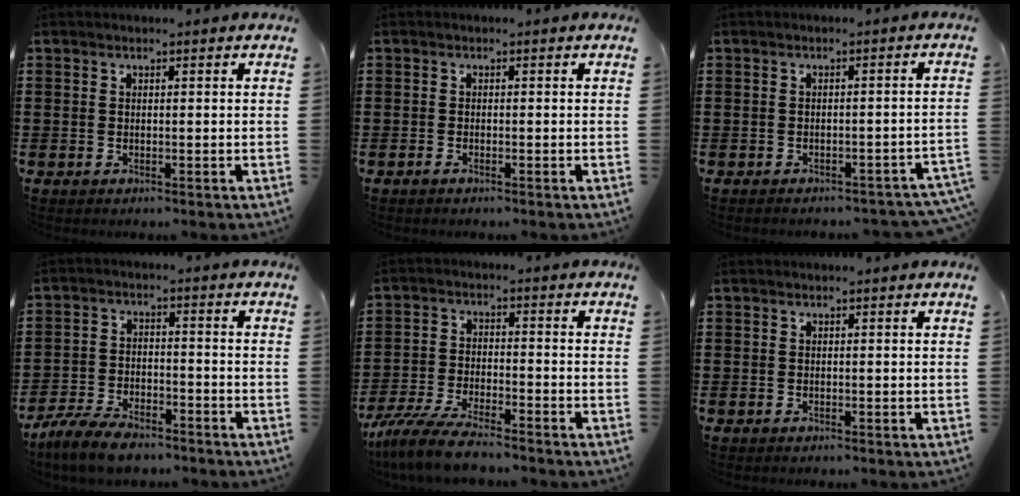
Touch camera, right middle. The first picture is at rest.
{"total": 0.6, "force": [-0.4, 0.0, 0.4], "torque": [-0.008, -0.003, -0.007]}
{"total": 1.3, "force": [-1.2, -0.4, 0.2], "torque": [-0.001, 0.003, -0.026]}
{"total": 6.1, "force": [-5.3, 1.3, 2.7], "torque": [-0.055, 0.005, -0.101]}
{"total": 6.0, "force": [-5.3, 0.1, 2.8], "torque": [-0.072, -0.010, -0.105]}
{"total": 0.0}